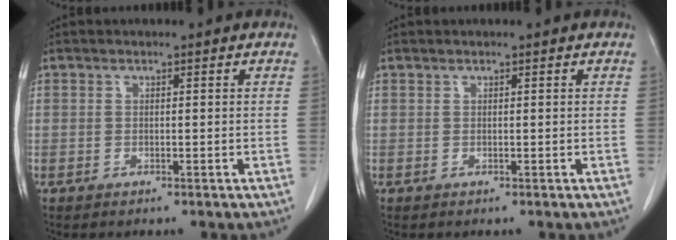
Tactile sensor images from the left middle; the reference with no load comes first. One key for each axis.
{"total": 0.0}